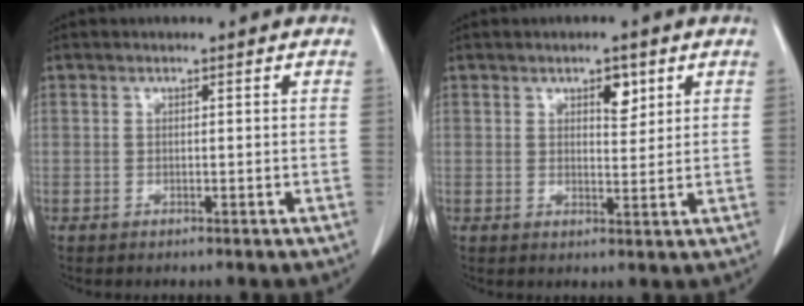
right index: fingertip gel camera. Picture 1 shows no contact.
{"total": 3.2, "force": [1.7, 1.4, 2.3], "torque": [-0.031, -0.003, 0.027]}